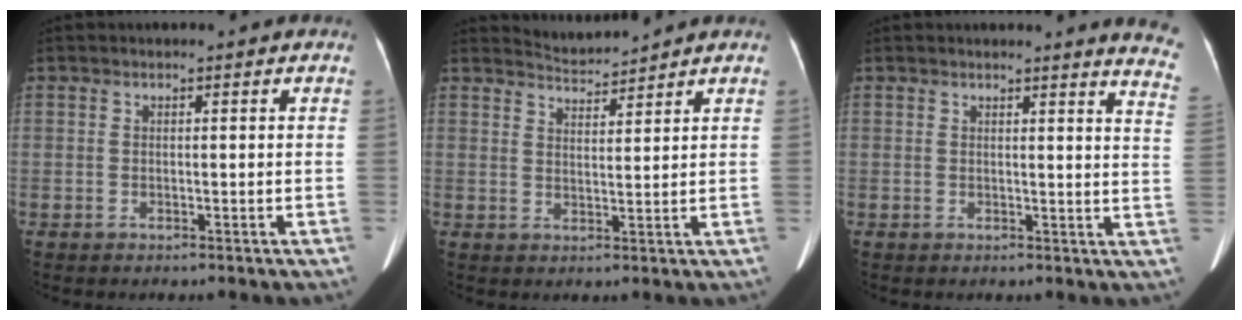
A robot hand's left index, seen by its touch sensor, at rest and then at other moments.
{"total": 3.5, "force": [3.4, -0.6, -0.7], "torque": [0.007, 0.000, 0.069]}
{"total": 8.1, "force": [7.6, -0.5, 2.6], "torque": [-0.018, -0.072, 0.049]}